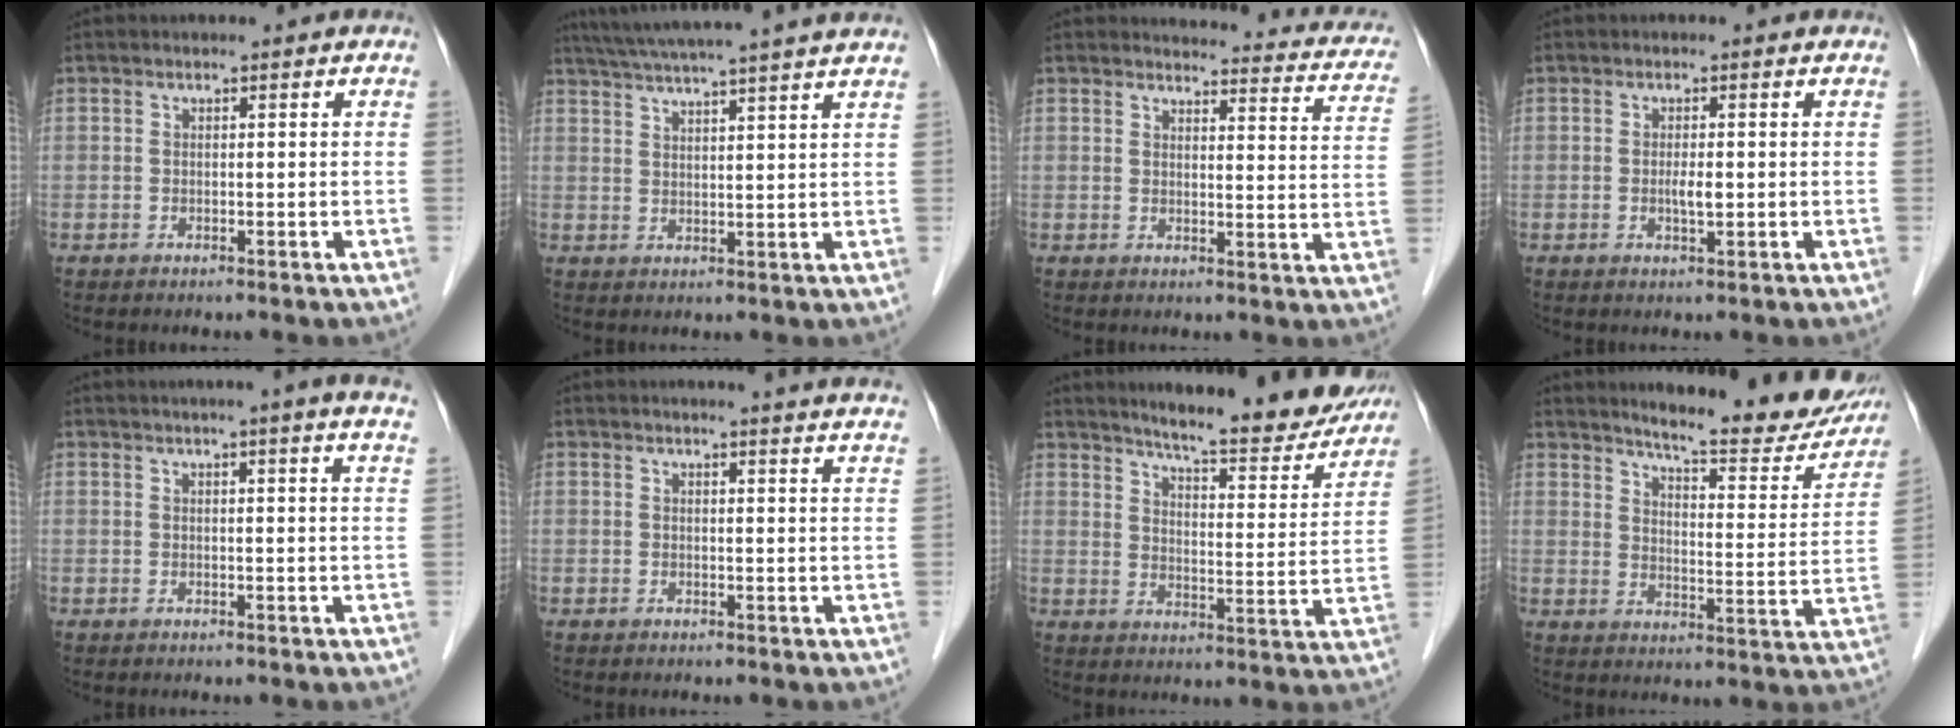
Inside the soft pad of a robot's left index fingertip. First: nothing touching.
{"total": 16.4, "force": [14.4, -1.0, 7.8], "torque": [-0.138, 0.016, 0.194]}
{"total": 16.9, "force": [15.8, 4.0, 4.3], "torque": [-0.014, -0.044, 0.146]}
{"total": 1.7, "force": [-0.2, 0.4, 1.7], "torque": [-0.033, -0.001, -0.003]}
{"total": 8.1, "force": [6.6, -1.0, 4.5], "torque": [-0.051, 0.010, 0.062]}
{"total": 11.2, "force": [10.7, -0.6, 3.3], "torque": [-0.040, -0.032, 0.102]}
{"total": 20.0, "force": [17.6, 3.1, 8.9], "torque": [-0.112, -0.044, 0.219]}
{"total": 19.6, "force": [17.5, 3.1, 8.2], "torque": [-0.097, -0.060, 0.213]}